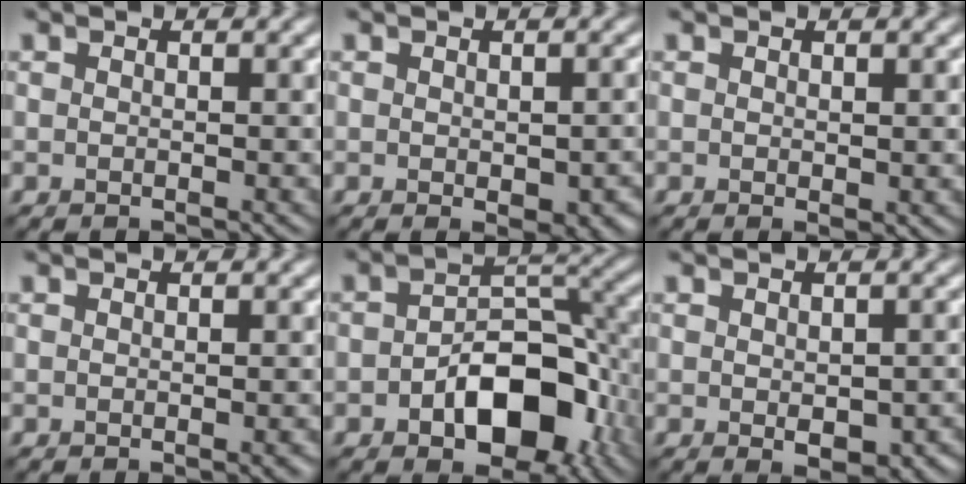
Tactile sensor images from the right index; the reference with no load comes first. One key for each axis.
{"total": 3.6, "fx": -0.8, "fy": 1.8, "fz": 3.0, "tx": -0.036, "ty": -0.010, "tz": -0.004}
{"total": 0.7, "fx": 0.1, "fy": 0.2, "fz": 0.7, "tx": -0.008, "ty": -0.002, "tz": 0.002}
{"total": 1.1, "fx": -0.4, "fy": 0.2, "fz": 1.0, "tx": -0.012, "ty": -0.002, "tz": -0.006}
{"total": 9.0, "fx": -3.1, "fy": 5.3, "fz": 6.6, "tx": -0.086, "ty": 0.003, "tz": -0.049}
{"total": 4.1, "fx": -1.1, "fy": 2.1, "fz": 3.3, "tx": -0.045, "ty": -0.013, "tz": -0.007}